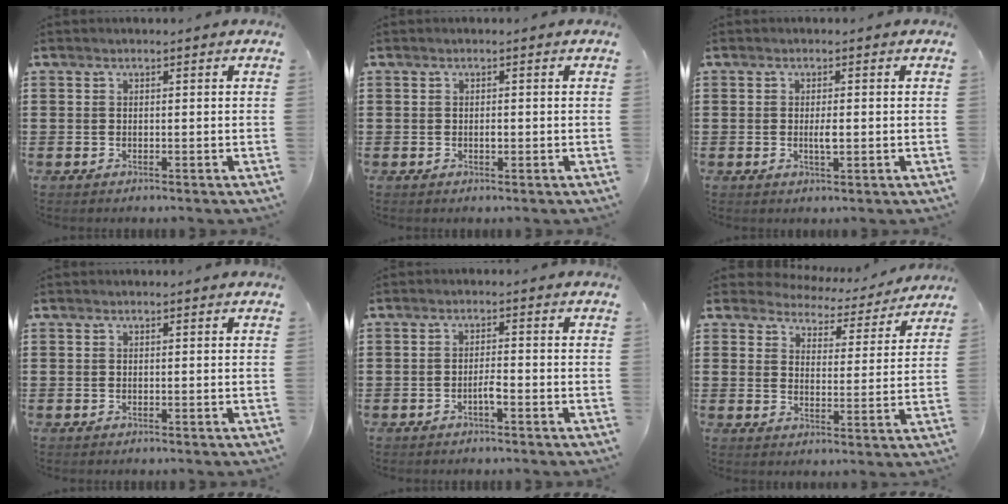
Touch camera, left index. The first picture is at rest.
{"total": 0.8, "force": [-0.1, 0.4, 0.7], "torque": [-0.016, -0.001, -0.002]}
{"total": 2.1, "force": [-0.2, 0.6, 2.0], "torque": [-0.038, 0.000, -0.004]}
{"total": 0.0}
{"total": 2.1, "force": [-1.2, 0.3, 1.7], "torque": [-0.032, 0.004, -0.022]}
{"total": 4.1, "force": [4.1, 0.7, -0.2], "torque": [-0.026, -0.029, 0.068]}